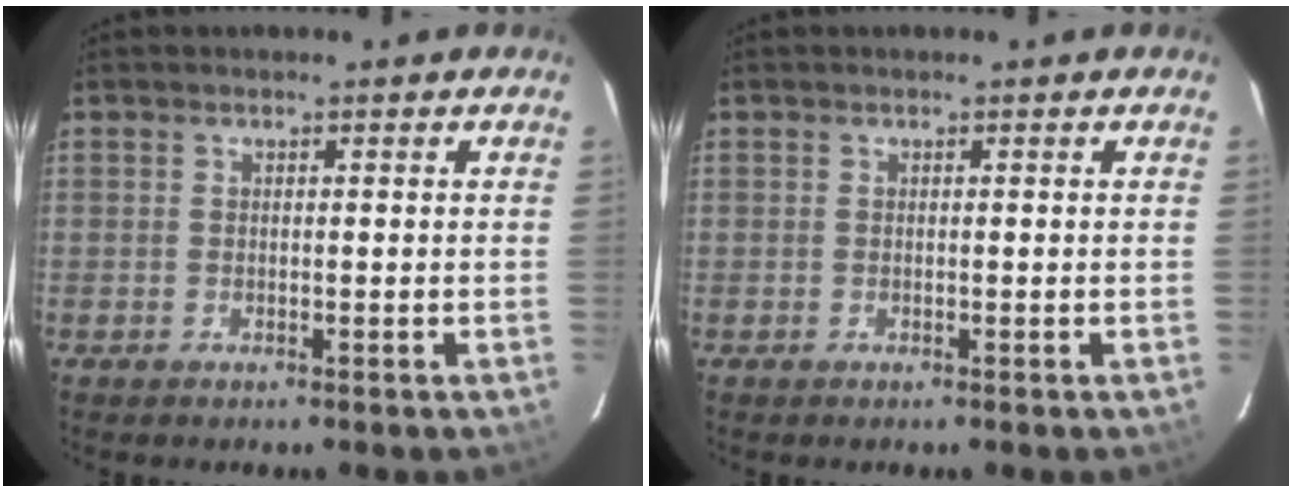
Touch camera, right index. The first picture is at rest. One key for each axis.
{"total": 0.0}